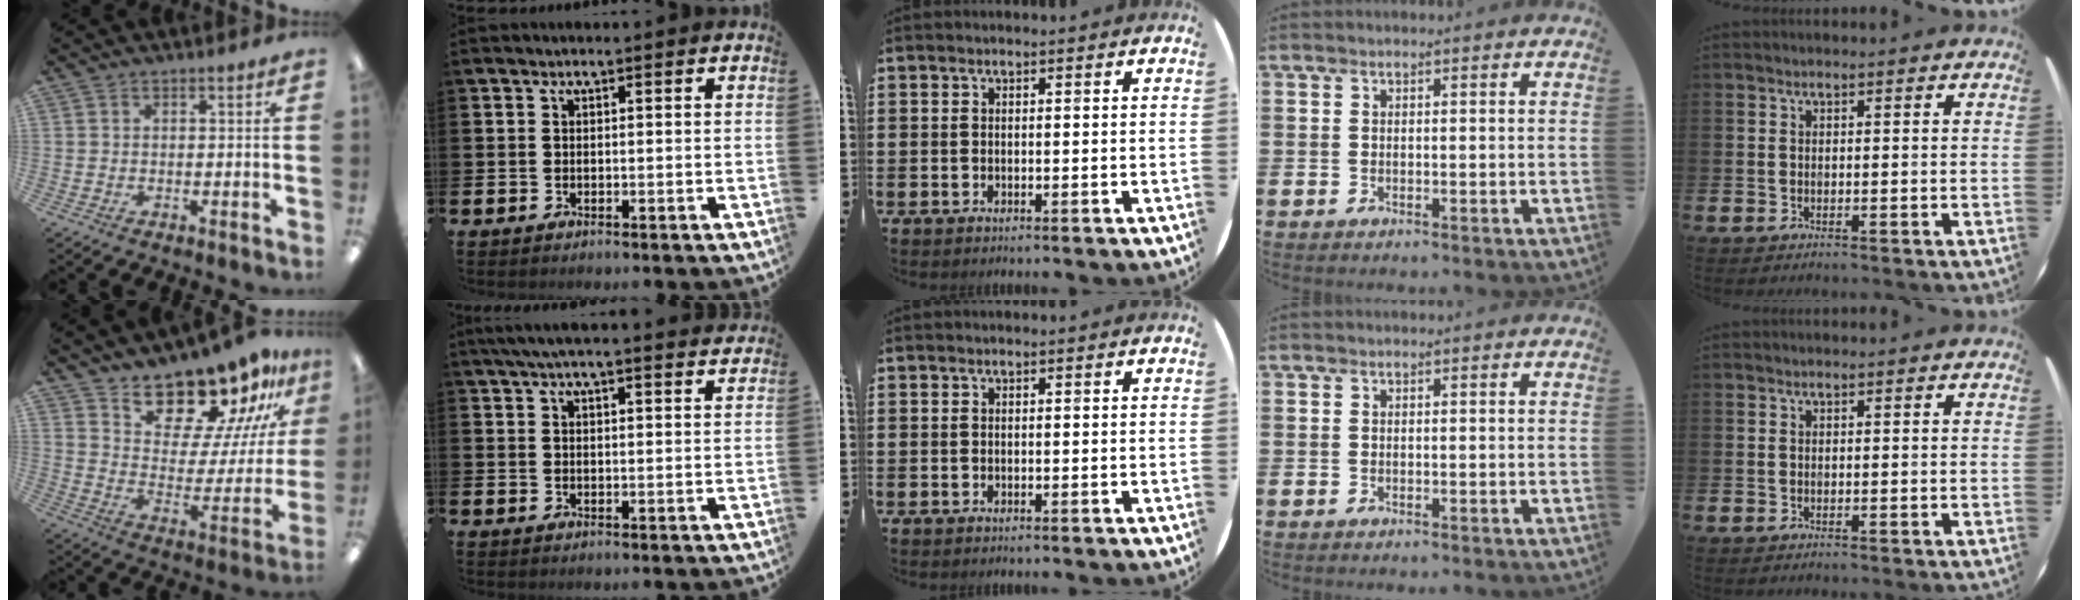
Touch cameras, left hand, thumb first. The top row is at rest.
{"thumb": {"total": 17.8, "force": [15.1, 6.9, 6.5], "torque": [-0.095, -0.121, 0.259]}, "index": {"total": 4.7, "force": [4.4, 0.2, 1.8], "torque": [-0.045, -0.010, 0.081]}}